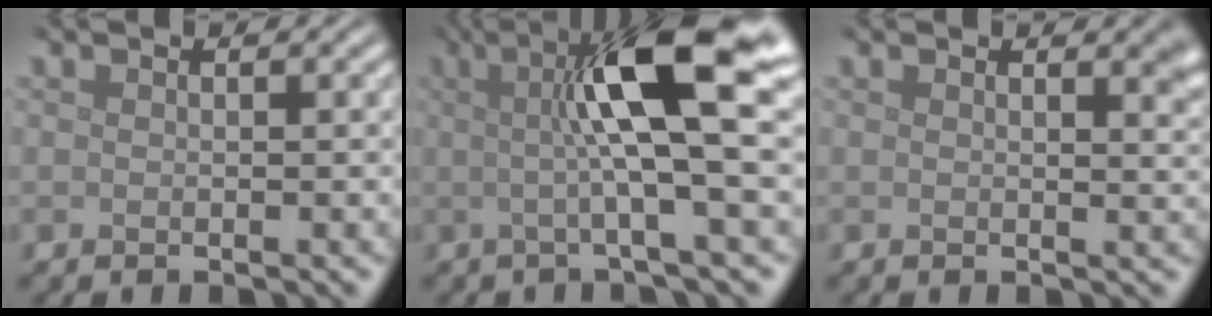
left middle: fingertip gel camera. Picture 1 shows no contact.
{"total": 9.6, "force": [1.7, 1.4, 9.4], "torque": [-0.130, 0.007, 0.024]}
{"total": 1.8, "force": [1.2, 0.6, 1.3], "torque": [-0.007, -0.001, 0.019]}